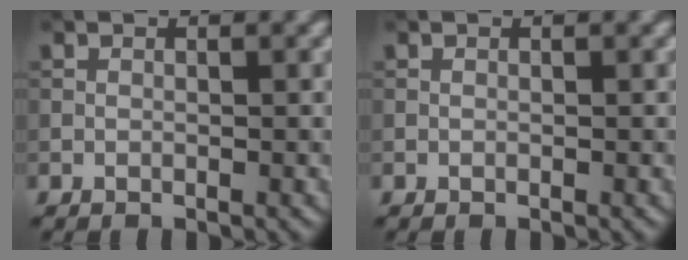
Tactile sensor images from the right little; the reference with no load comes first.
{"total": 0.0}